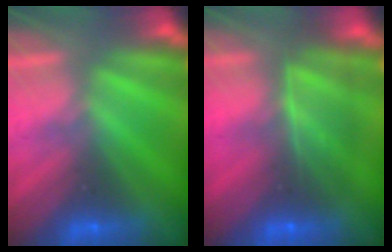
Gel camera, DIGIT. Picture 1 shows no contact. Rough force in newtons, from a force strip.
{"total": 9.4}